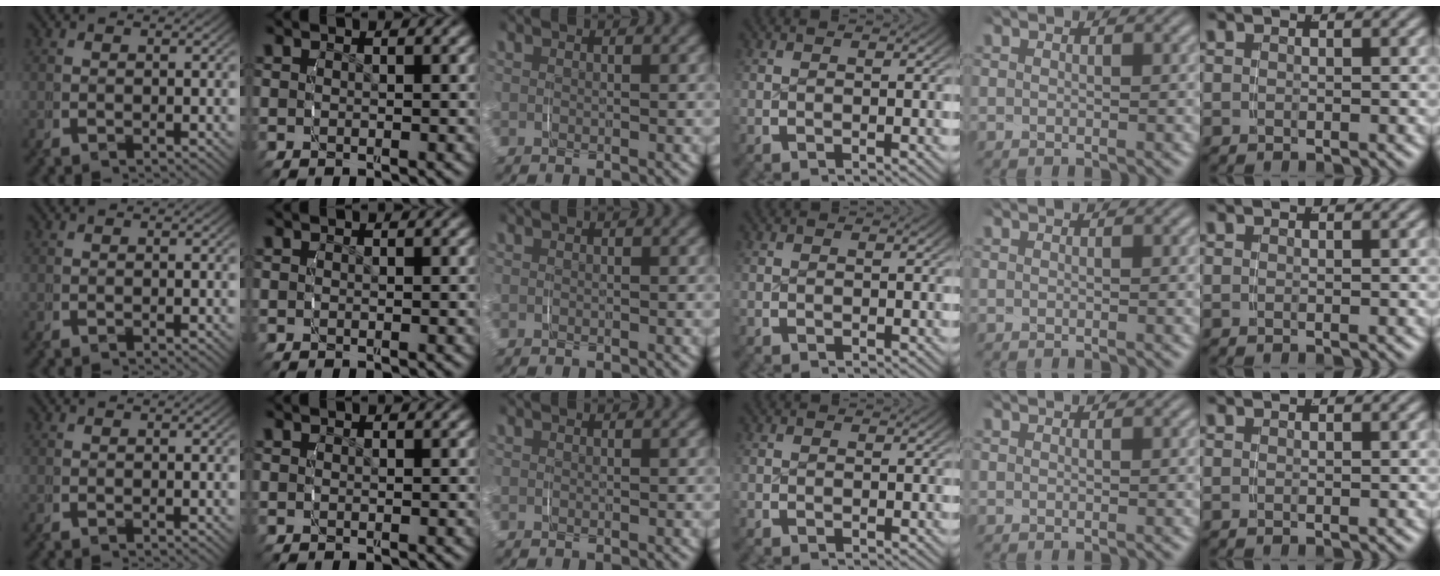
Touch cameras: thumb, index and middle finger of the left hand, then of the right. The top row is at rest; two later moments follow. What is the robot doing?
{"motion": "grasp_and_lifting", "object": "fork"}